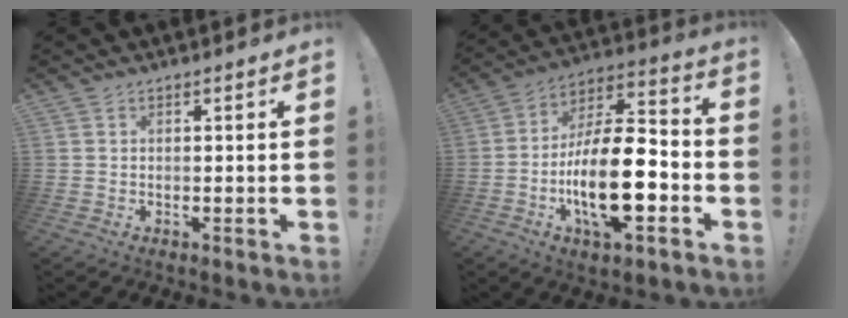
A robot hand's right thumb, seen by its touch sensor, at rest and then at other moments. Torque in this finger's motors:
{"motor_torque": [2.32, 2.69, 1.53, -1.24, 0.16]}